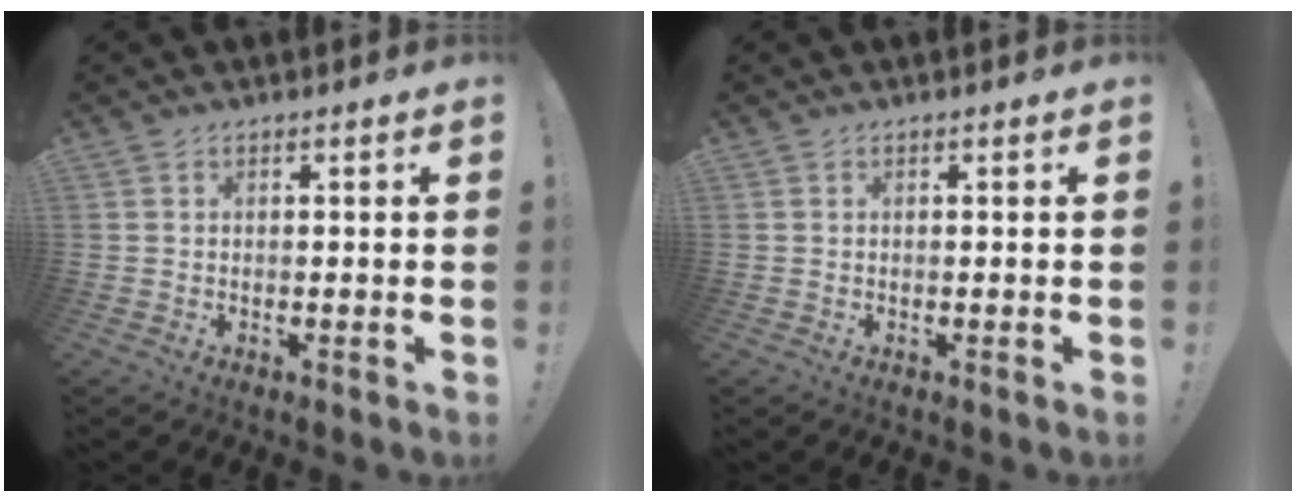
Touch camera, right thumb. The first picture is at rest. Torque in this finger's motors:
{"motor_torque": [-0.13, 0.13, -0.07, 0.07, 0.00]}